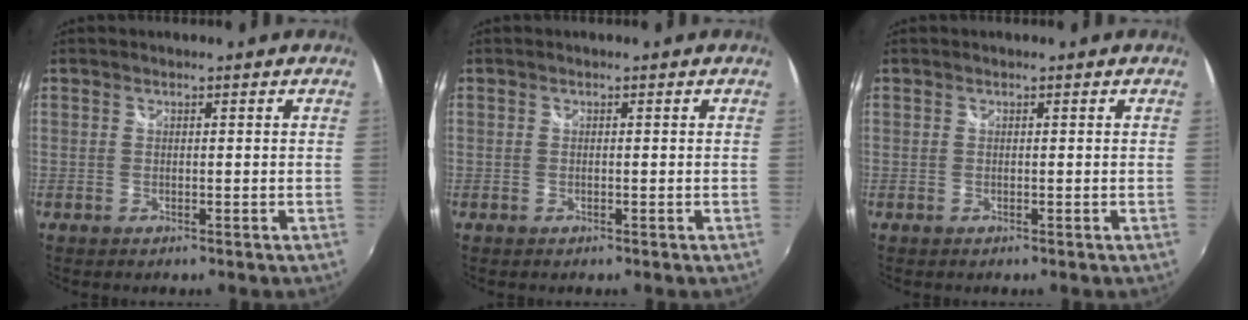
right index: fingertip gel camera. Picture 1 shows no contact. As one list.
[{"total": 0.0}, {"total": 0.0}]